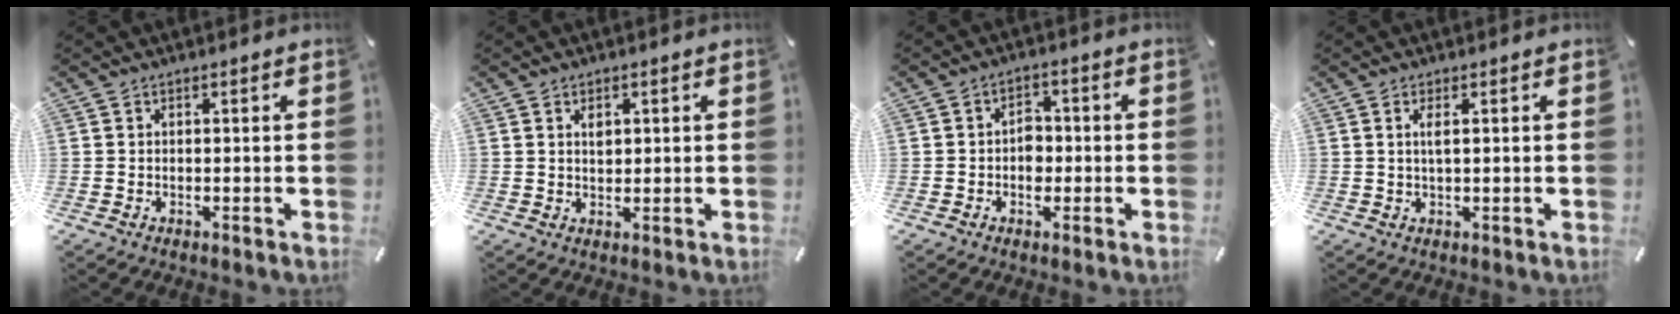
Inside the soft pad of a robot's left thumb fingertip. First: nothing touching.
{"total": 2.2, "force": [0.8, 1.6, 1.3], "torque": [-0.013, -0.003, 0.010]}
{"total": 4.4, "force": [-0.8, 3.4, 2.7], "torque": [-0.033, 0.003, -0.019]}
{"total": 2.2, "force": [0.5, 0.4, 2.1], "torque": [-0.042, 0.001, 0.007]}